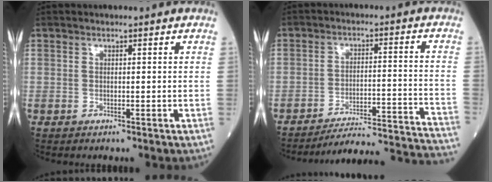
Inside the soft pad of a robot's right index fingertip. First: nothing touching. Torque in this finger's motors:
{"motor_torque": [-1.22, -0.92, -1.05, -0.21]}